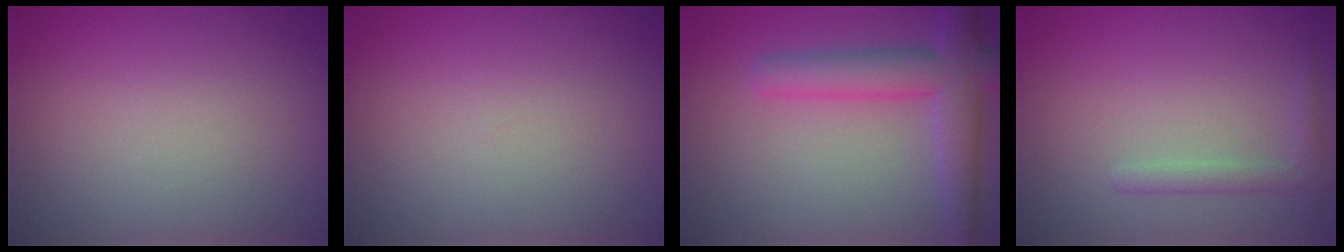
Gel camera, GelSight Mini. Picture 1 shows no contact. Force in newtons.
{"total": 0.0}
{"total": 5.4, "press": 5.4, "slide": 0.2}
{"total": 1.5, "press": 1.5, "slide": 0.1}